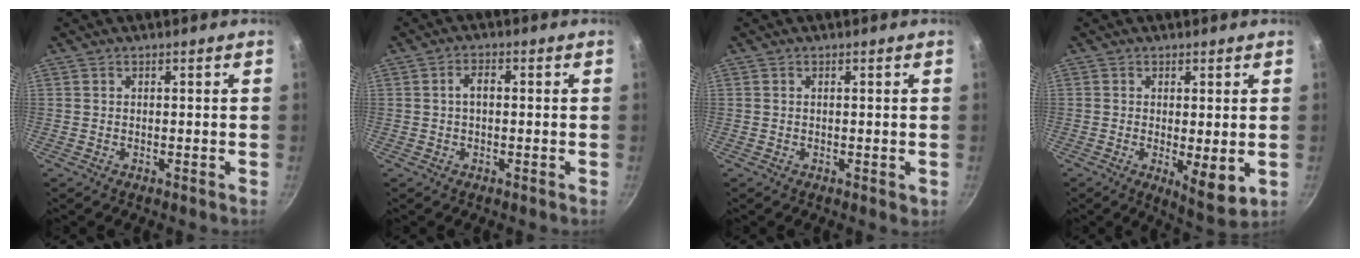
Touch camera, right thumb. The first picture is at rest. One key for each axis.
{"total": 2.5, "fx": 0.0, "fy": 1.4, "fz": 2.0, "tx": -0.035, "ty": 0.012, "tz": -0.003}
{"total": 1.0, "fx": 0.1, "fy": 0.5, "fz": 0.9, "tx": -0.010, "ty": -0.001, "tz": 0.001}
{"total": 6.1, "fx": -0.7, "fy": 2.0, "fz": 5.8, "tx": -0.084, "ty": -0.020, "tz": -0.005}